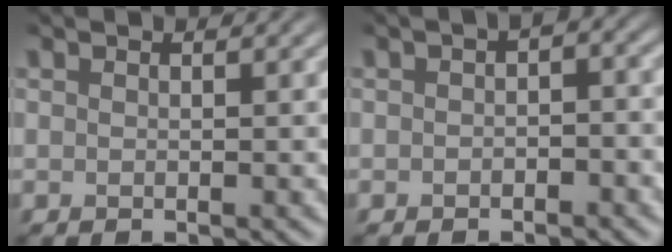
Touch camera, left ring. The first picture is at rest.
{"total": 2.2, "force": [-0.3, 1.3, 1.8], "torque": [-0.024, 0.006, -0.010]}